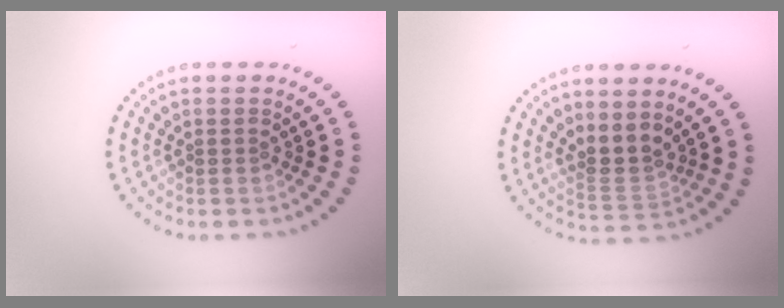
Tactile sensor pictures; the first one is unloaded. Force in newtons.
{"total": 2.4, "press": 2.0, "slide": 1.4}